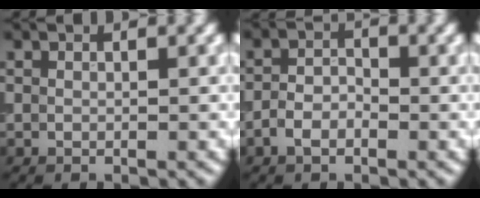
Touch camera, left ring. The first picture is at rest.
{"total": 2.4, "force": [-1.3, 1.4, 1.4], "torque": [-0.027, 0.004, -0.031]}